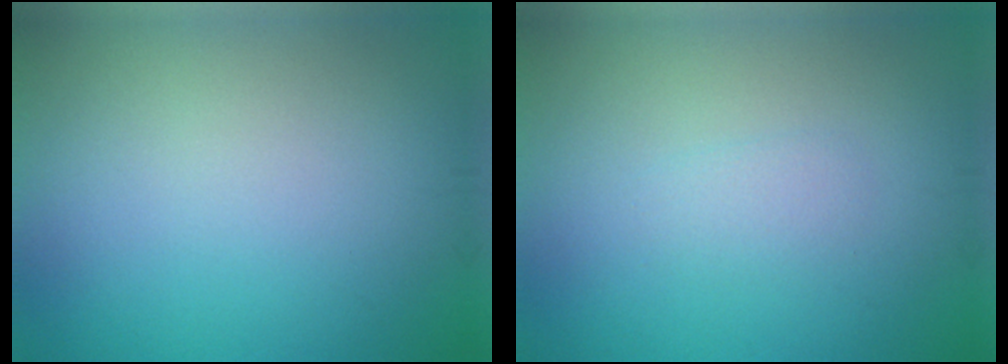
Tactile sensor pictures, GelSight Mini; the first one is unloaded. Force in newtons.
{"total": 1.0, "press": 1.0, "slide": 0.1}